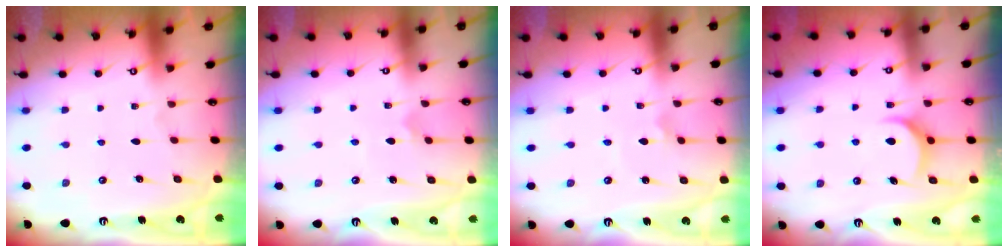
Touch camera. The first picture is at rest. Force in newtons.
{"total": 3.3, "press": 3.3, "slide": 0.3}
{"total": 1.7, "press": 1.7, "slide": 0.4}
{"total": 7.2, "press": 7.2, "slide": 0.7}